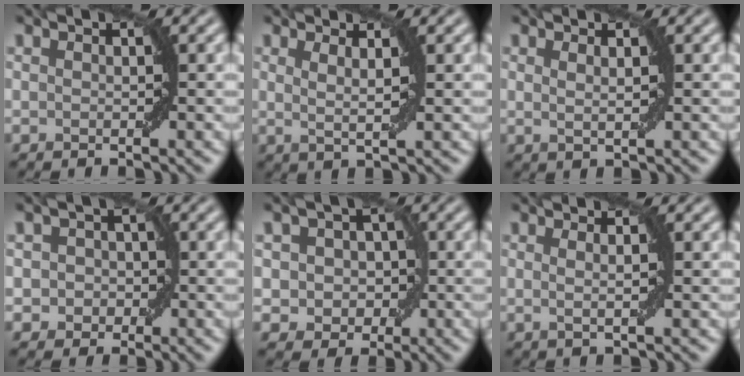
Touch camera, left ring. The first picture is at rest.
{"total": 2.1, "force": [0.9, 0.5, 1.8], "torque": [-0.029, -0.004, 0.013]}
{"total": 1.1, "force": [0.5, 0.2, 1.0], "torque": [-0.016, -0.001, 0.008]}
{"total": 2.4, "force": [-0.1, 2.3, 0.9], "torque": [0.007, 0.007, -0.013]}
{"total": 4.1, "force": [0.3, 3.5, 2.0], "torque": [-0.010, 0.017, -0.015]}
{"total": 1.6, "force": [0.2, 0.4, 1.5], "torque": [-0.021, -0.003, -0.002]}